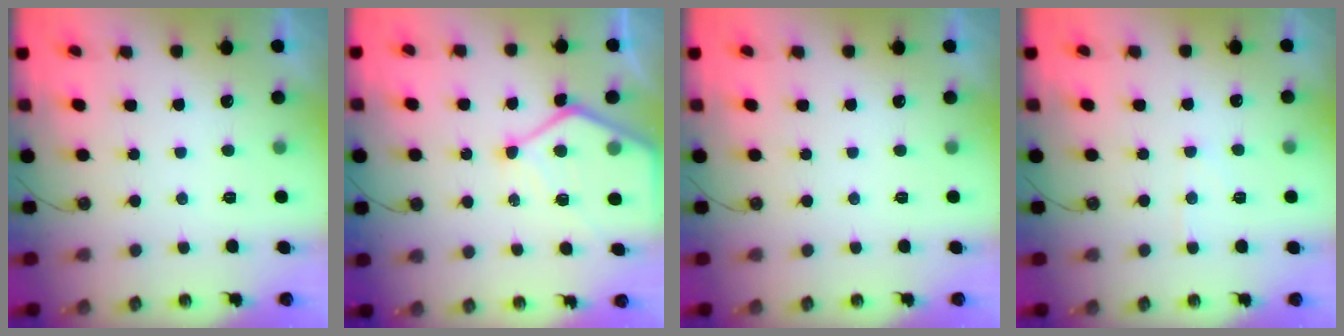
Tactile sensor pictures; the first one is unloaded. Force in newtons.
{"total": 12.2, "press": 12.2, "slide": 1.2}
{"total": 0.0}
{"total": 4.8, "press": 4.7, "slide": 0.5}